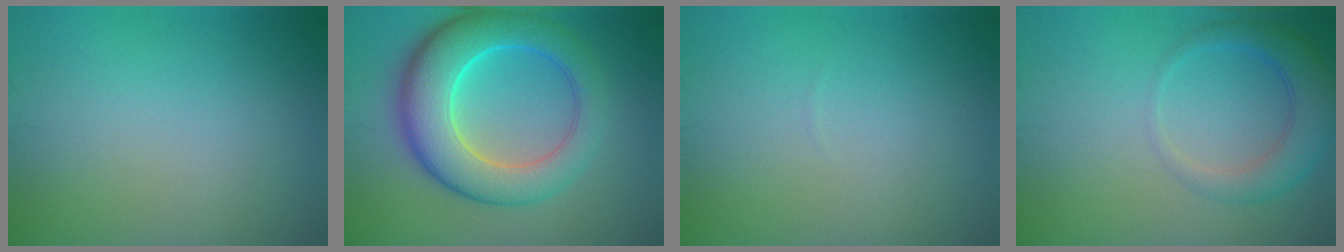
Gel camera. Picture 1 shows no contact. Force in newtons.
{"total": 8.9, "press": 8.9, "slide": 0.3}
{"total": 0.0}
{"total": 4.0, "press": 3.9, "slide": 0.3}